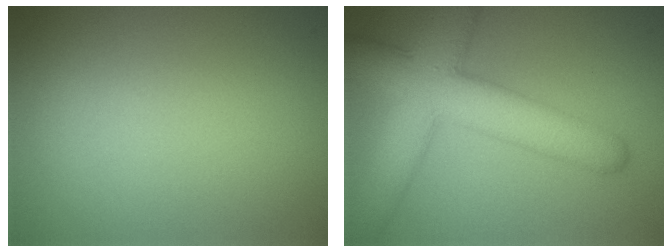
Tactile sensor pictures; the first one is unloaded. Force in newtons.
{"total": 8.7, "press": 8.7, "slide": 0.2}